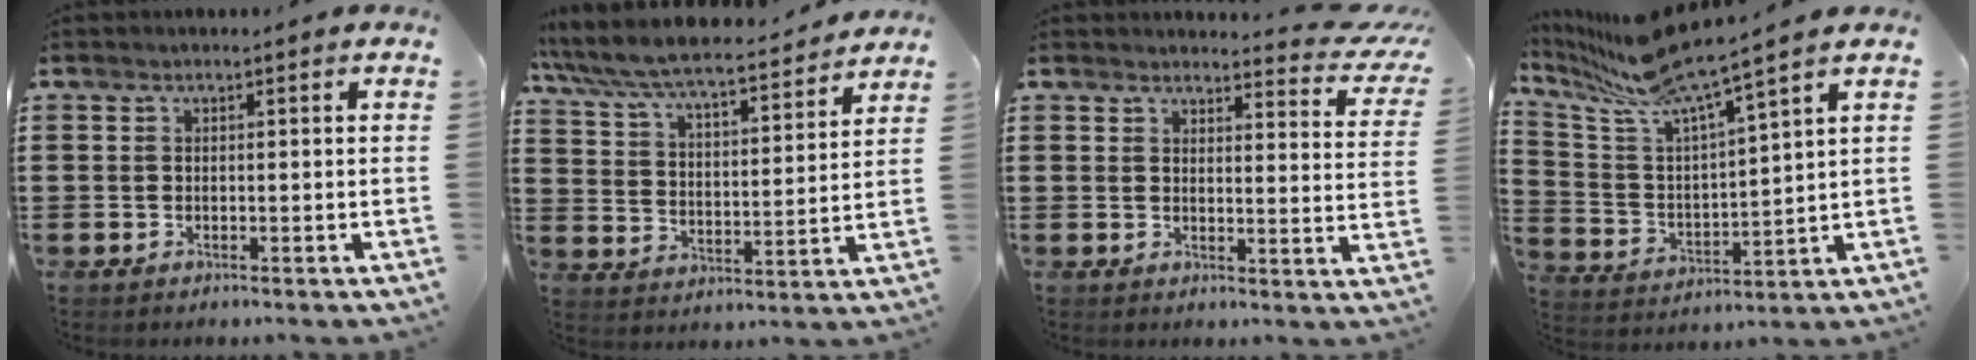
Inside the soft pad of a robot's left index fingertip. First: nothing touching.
{"total": 5.8, "force": [5.6, 0.2, 1.7], "torque": [-0.061, -0.043, 0.088]}
{"total": 3.7, "force": [3.5, 0.4, 1.2], "torque": [-0.024, -0.019, 0.059]}
{"total": 8.8, "force": [7.9, 0.0, 4.0], "torque": [-0.115, -0.054, 0.131]}